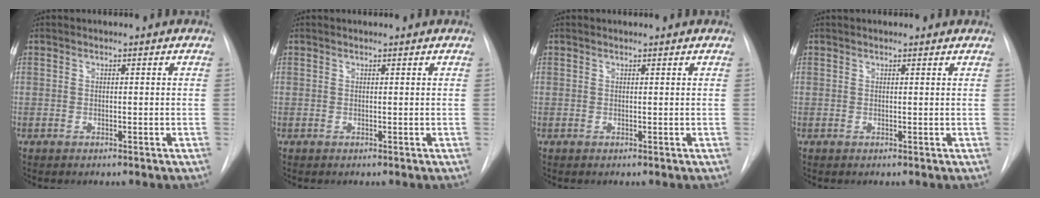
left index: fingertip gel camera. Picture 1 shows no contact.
{"total": 1.1, "force": [1.1, 0.1, 0.2], "torque": [-0.010, 0.011, 0.014]}
{"total": 1.3, "force": [1.3, 0.1, 0.3], "torque": [-0.011, 0.012, 0.017]}
{"total": 3.7, "force": [3.4, 0.9, 1.3], "torque": [-0.018, 0.026, 0.035]}